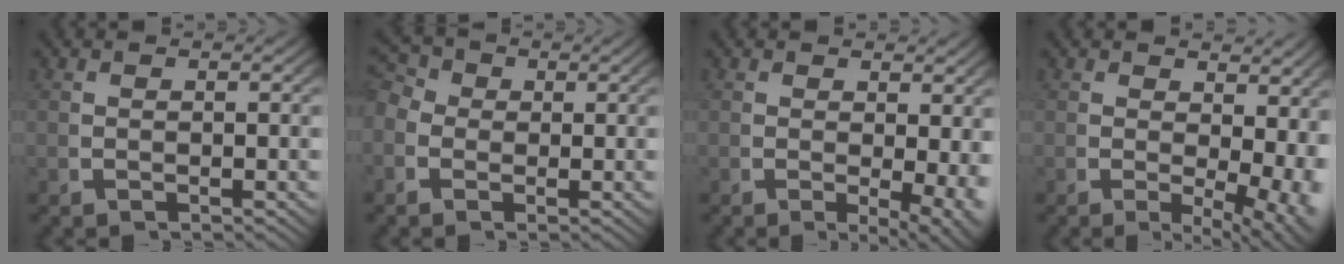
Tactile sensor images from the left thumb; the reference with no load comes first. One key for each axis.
{"total": 3.8, "fx": 0.7, "fy": 3.1, "fz": 2.1, "tx": -0.046, "ty": -0.007, "tz": 0.006}
{"total": 3.9, "fx": -0.1, "fy": 1.9, "fz": 3.4, "tx": -0.046, "ty": -0.024, "tz": 0.006}
{"total": 5.6, "fx": 0.1, "fy": 3.2, "fz": 4.7, "tx": -0.059, "ty": -0.028, "tz": 0.012}